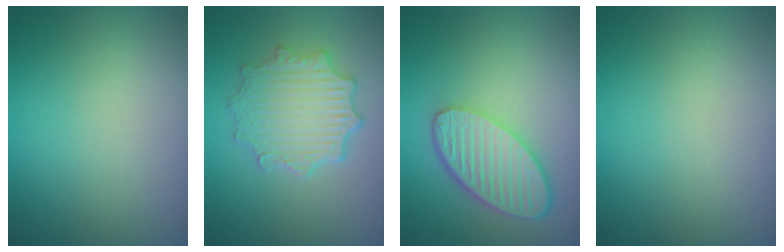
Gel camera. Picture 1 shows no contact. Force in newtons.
{"total": 4.9, "press": 4.0, "slide": 2.9}
{"total": 5.9, "press": 4.5, "slide": 3.8}
{"total": 0.0}